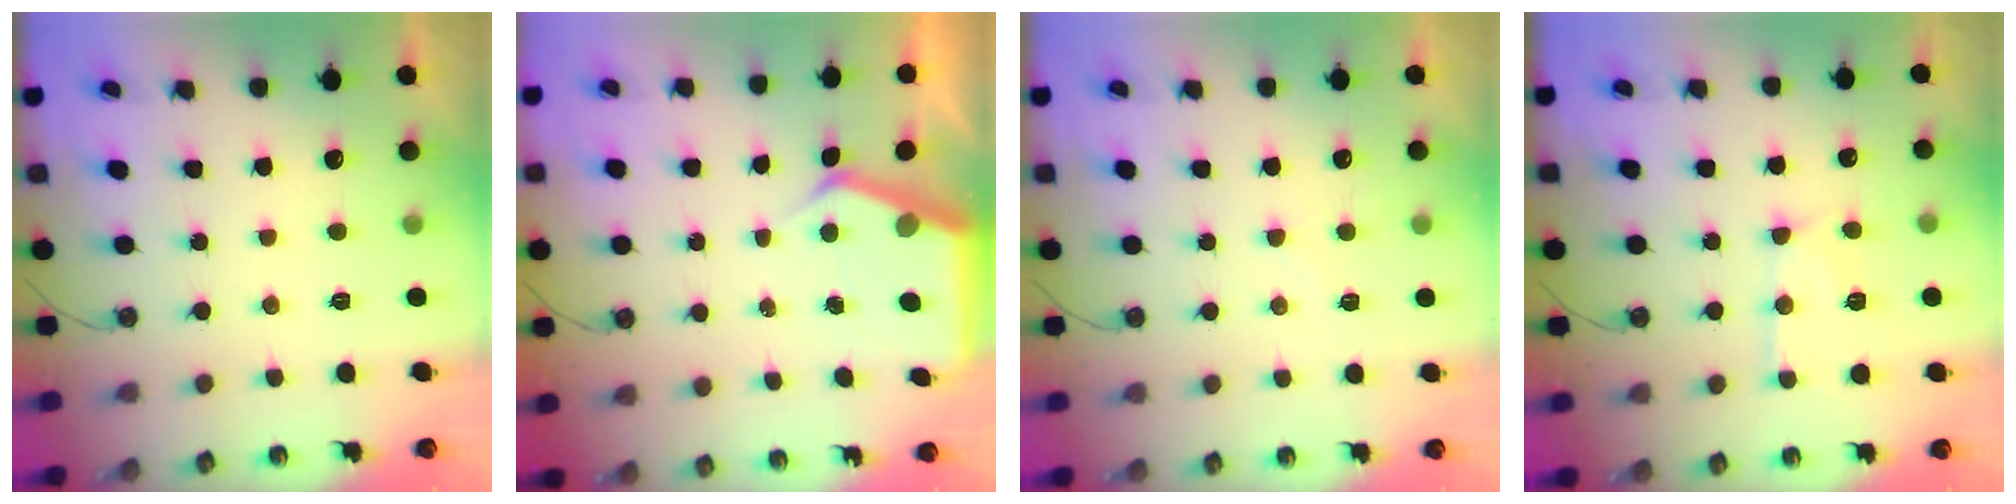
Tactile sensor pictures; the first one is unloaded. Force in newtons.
{"total": 6.0, "press": 6.0, "slide": 0.5}
{"total": 6.1, "press": 6.1, "slide": 0.7}
{"total": 13.8, "press": 13.7, "slide": 1.2}